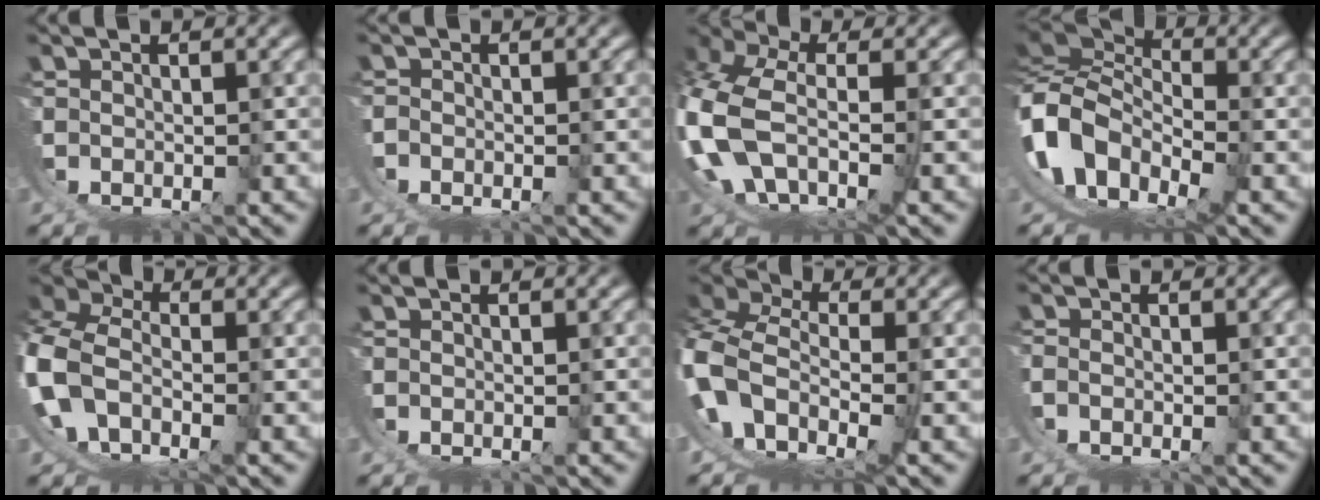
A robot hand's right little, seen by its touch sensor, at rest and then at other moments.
{"total": 0.9, "force": [-0.8, -0.3, 0.2], "torque": [0.004, 0.001, -0.018]}
{"total": 8.9, "force": [-1.4, 6.1, 6.4], "torque": [-0.192, -0.042, -0.011]}
{"total": 14.9, "force": [-1.9, 11.9, 8.9], "torque": [-0.230, -0.055, -0.029]}
{"total": 11.0, "force": [-1.1, 8.6, 6.7], "torque": [-0.172, -0.018, -0.029]}
{"total": 0.0}
{"total": 10.5, "force": [-1.0, 7.8, 6.9], "torque": [-0.174, -0.037, -0.015]}
{"total": 1.3, "force": [-0.5, -0.8, 0.9], "torque": [-0.012, -0.005, -0.008]}